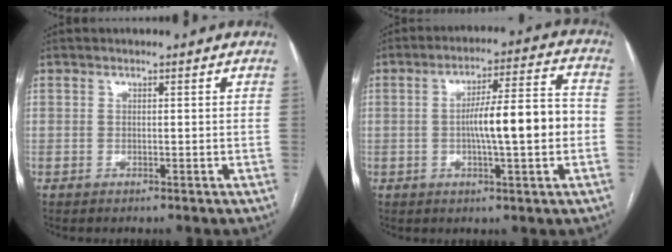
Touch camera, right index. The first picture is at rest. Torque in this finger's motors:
{"motor_torque": [1.43, -0.24, 0.77, 0.18]}